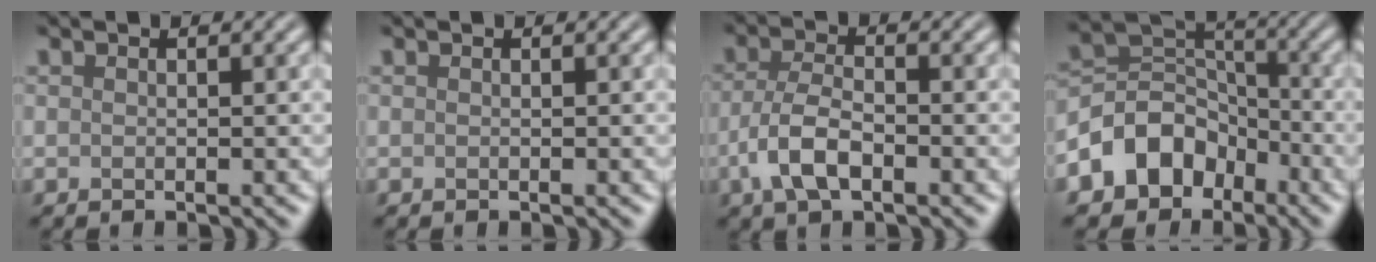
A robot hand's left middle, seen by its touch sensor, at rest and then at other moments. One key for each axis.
{"total": 0.0}
{"total": 4.3, "fx": -1.8, "fy": 2.0, "fz": 3.4, "tx": -0.070, "ty": 0.003, "tz": -0.041}
{"total": 6.7, "fx": -3.6, "fy": 5.0, "fz": 2.6, "tx": -0.033, "ty": 0.009, "tz": -0.080}